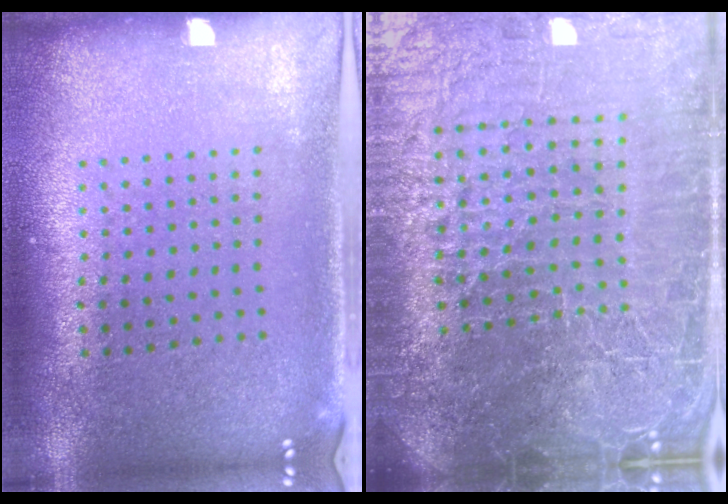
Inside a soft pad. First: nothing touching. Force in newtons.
{"total": 7.7, "press": 6.7, "slide": 3.9}